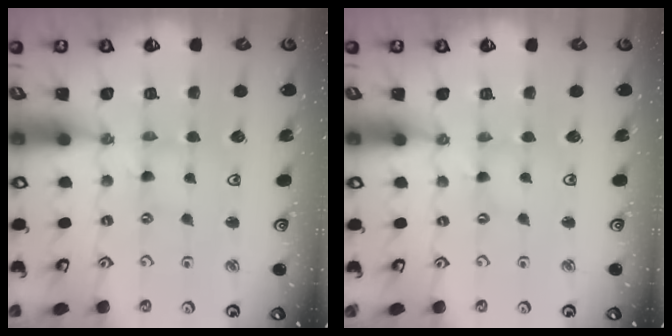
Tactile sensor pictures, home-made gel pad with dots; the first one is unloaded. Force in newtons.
{"total": 0.0}